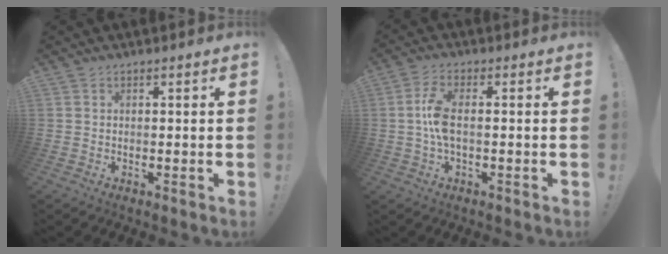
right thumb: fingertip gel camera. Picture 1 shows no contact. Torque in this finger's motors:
{"motor_torque": [0.16, 0.08, 0.39, 0.42, 0.04]}